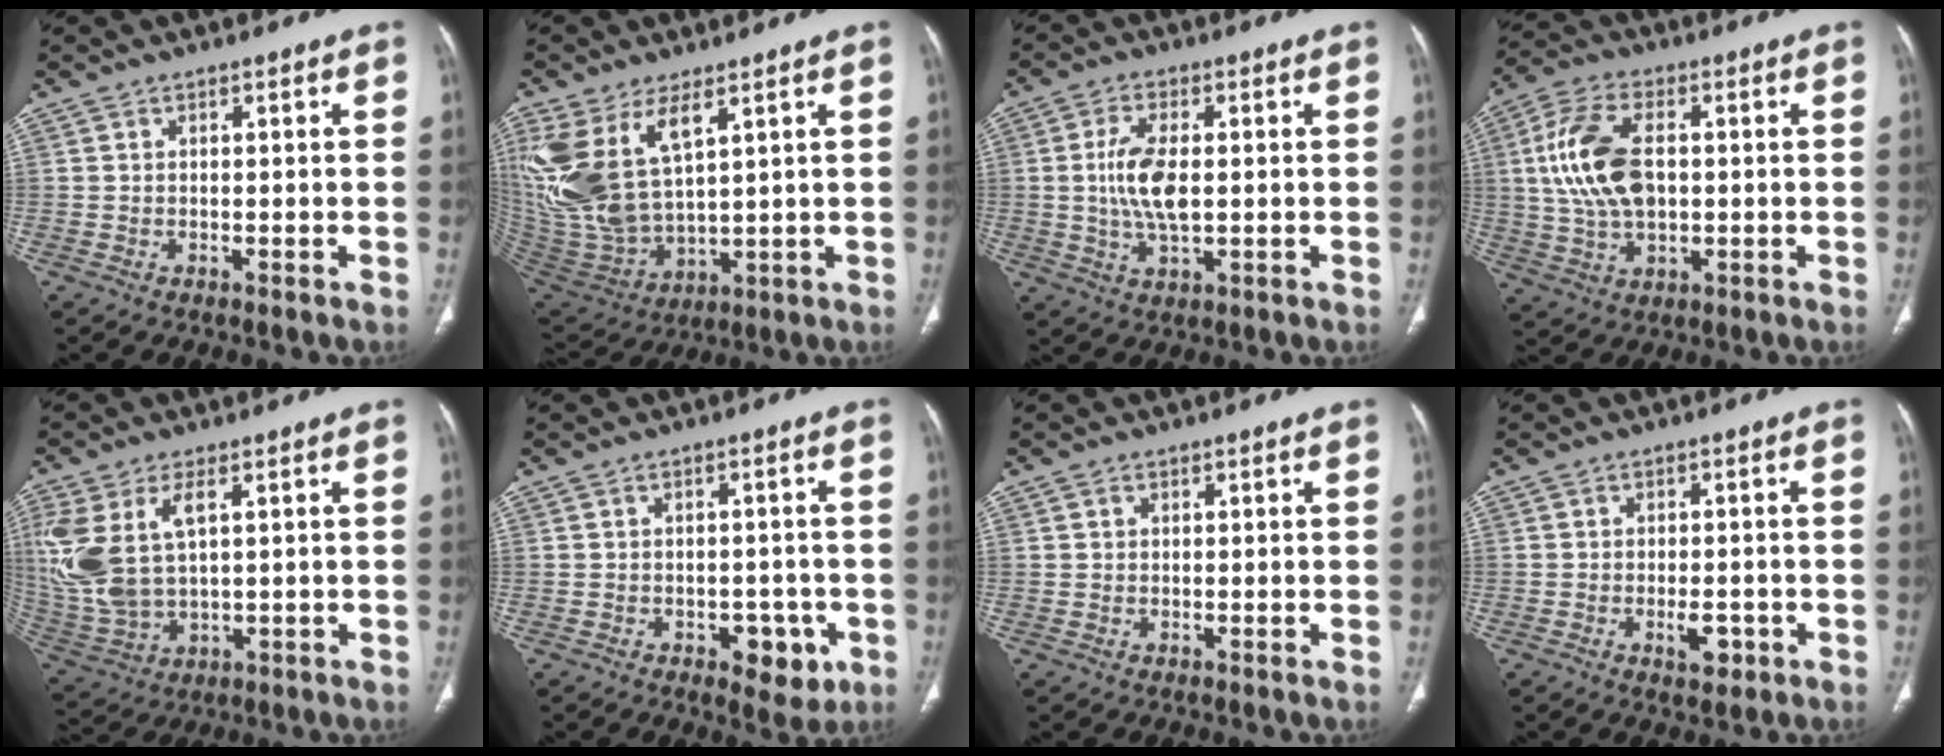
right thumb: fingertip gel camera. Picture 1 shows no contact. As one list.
[{"total": 18.0, "force": [7.0, 8.9, 14.0], "torque": [-0.299, -0.027, 0.160]}, {"total": 8.7, "force": [0.3, 4.0, 7.7], "torque": [-0.162, -0.003, 0.007]}, {"total": 14.1, "force": [1.5, 8.0, 11.5], "torque": [-0.232, 0.010, 0.030]}, {"total": 15.3, "force": [3.5, 8.2, 12.4], "torque": [-0.297, -0.003, 0.085]}, {"total": 6.7, "force": [-2.8, 4.1, 4.6], "torque": [-0.029, 0.011, -0.028]}, {"total": 0.7, "force": [0.2, 0.6, 0.2], "torque": [0.000, 0.001, 0.003]}, {"total": 3.9, "force": [-1.6, 2.0, 2.9], "torque": [-0.035, 0.003, -0.017]}]